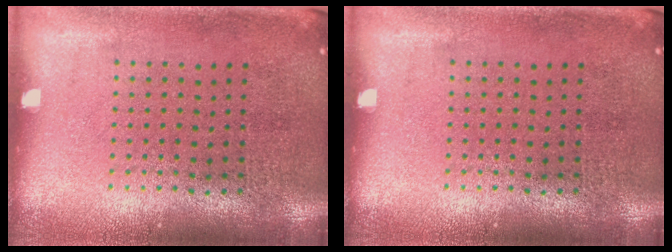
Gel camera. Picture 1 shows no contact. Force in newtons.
{"total": 0.0}